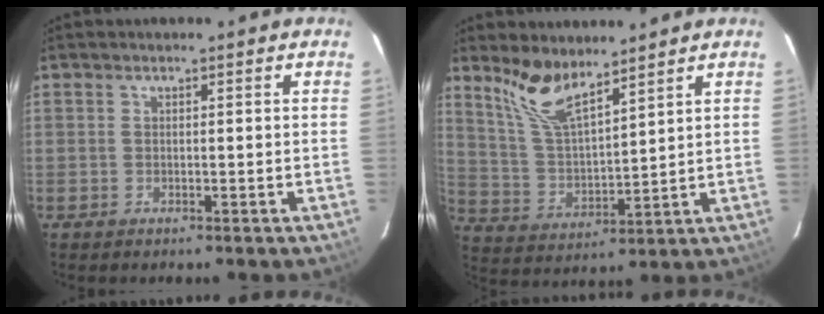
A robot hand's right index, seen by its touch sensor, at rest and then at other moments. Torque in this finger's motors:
{"motor_torque": [0.07, 0.53, 0.18, 0.07]}